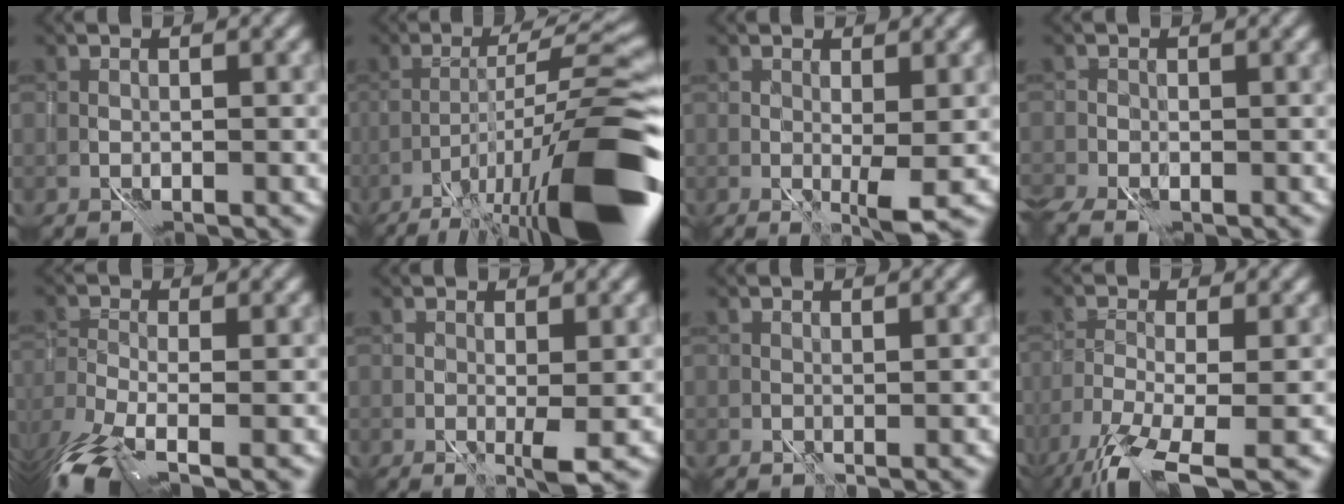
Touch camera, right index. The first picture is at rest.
{"total": 14.1, "force": [-6.7, 2.3, 12.2], "torque": [-0.189, 0.015, -0.095]}
{"total": 2.0, "force": [1.3, 0.0, 1.5], "torque": [-0.028, 0.000, 0.025]}
{"total": 3.7, "force": [-2.9, 1.5, 1.8], "torque": [-0.030, -0.016, -0.045]}
{"total": 7.4, "force": [-4.8, 2.4, 5.1], "torque": [-0.107, -0.031, -0.081]}
{"total": 1.7, "force": [1.3, -0.1, 1.2], "torque": [-0.021, 0.002, 0.024]}
{"total": 1.1, "force": [1.0, -0.2, 0.1], "torque": [-0.001, 0.005, 0.020]}
{"total": 6.3, "force": [-3.4, 1.6, 5.0], "torque": [-0.086, -0.010, -0.073]}